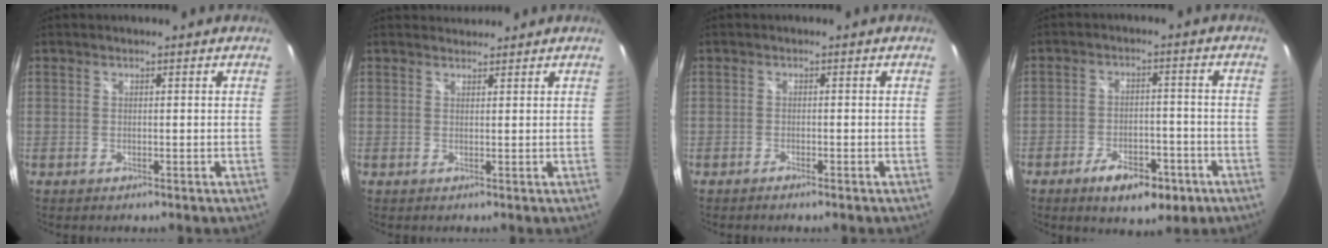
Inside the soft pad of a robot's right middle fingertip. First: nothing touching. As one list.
[{"total": 1.8, "force": [1.8, 0.4, -0.1], "torque": [0.002, 0.007, 0.031]}, {"total": 1.5, "force": [-1.3, 0.2, 0.8], "torque": [-0.022, -0.002, -0.025]}, {"total": 10.1, "force": [-5.9, 4.7, 6.7], "torque": [-0.130, -0.005, -0.081]}]